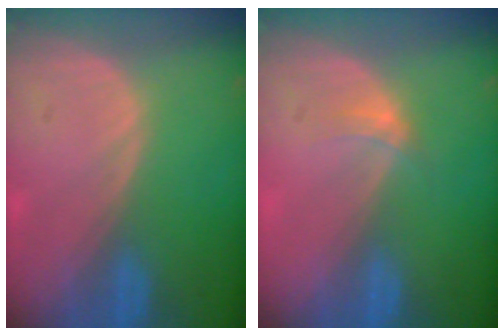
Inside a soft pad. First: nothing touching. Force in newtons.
{"total": 1.9, "press": 1.5, "slide": 1.1}